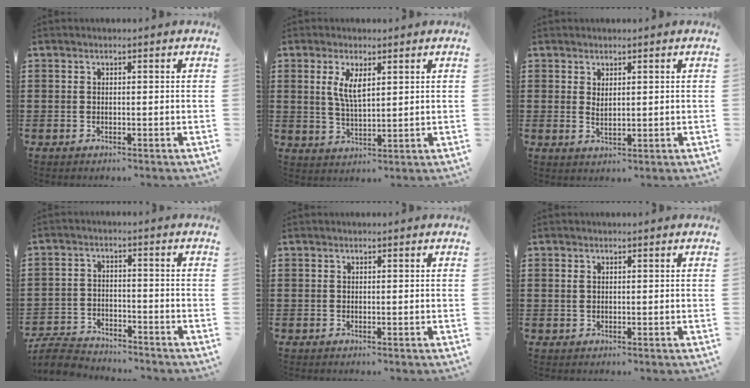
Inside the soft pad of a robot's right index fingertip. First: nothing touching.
{"total": 4.7, "force": [1.7, 1.6, 4.1], "torque": [-0.086, 0.003, 0.028]}
{"total": 1.6, "force": [0.9, 0.7, 1.1], "torque": [-0.024, 0.004, 0.014]}
{"total": 5.3, "force": [-5.1, 1.1, 0.9], "torque": [-0.033, 0.003, -0.106]}
{"total": 0.0}
{"total": 0.8, "force": [0.3, 0.6, 0.4], "torque": [-0.011, 0.005, 0.005]}